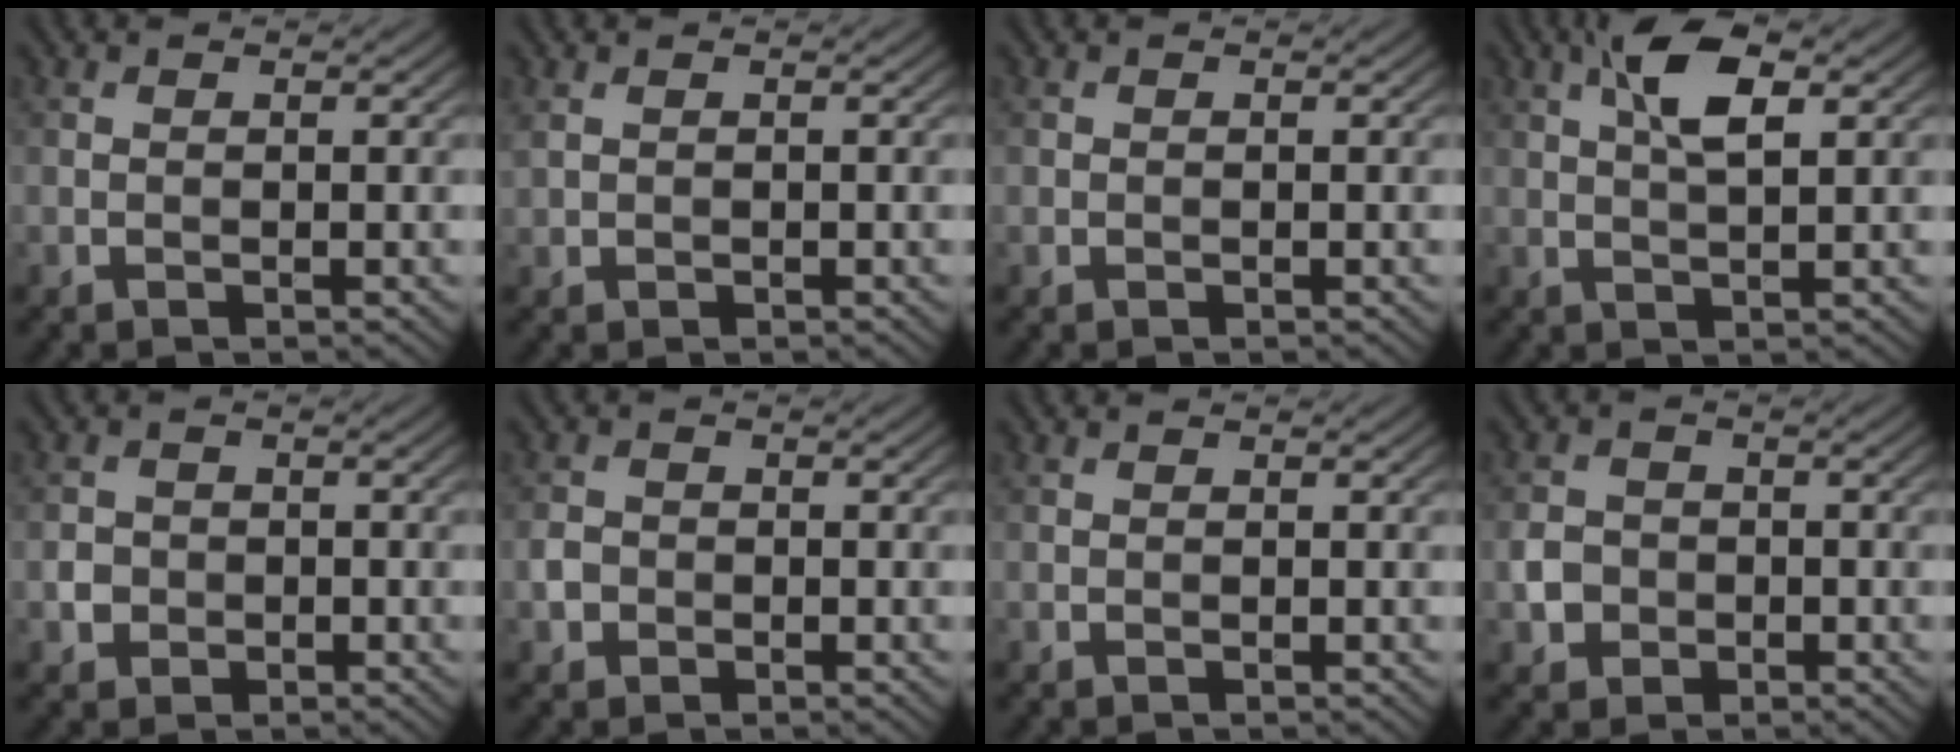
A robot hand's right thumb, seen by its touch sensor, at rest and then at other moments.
{"total": 1.2, "force": [0.5, 0.7, 0.8], "torque": [-0.024, 0.003, 0.013]}
{"total": 0.0}
{"total": 5.9, "force": [2.2, 1.8, 5.1], "torque": [-0.103, 0.008, 0.037]}
{"total": 2.1, "force": [-0.6, 2.0, 0.5], "torque": [-0.004, -0.002, -0.013]}
{"total": 1.9, "force": [-0.7, 1.7, 0.6], "torque": [-0.012, -0.001, -0.020]}
{"total": 0.0}
{"total": 3.0, "force": [-0.9, 2.7, 1.0], "torque": [-0.023, -0.001, -0.021]}